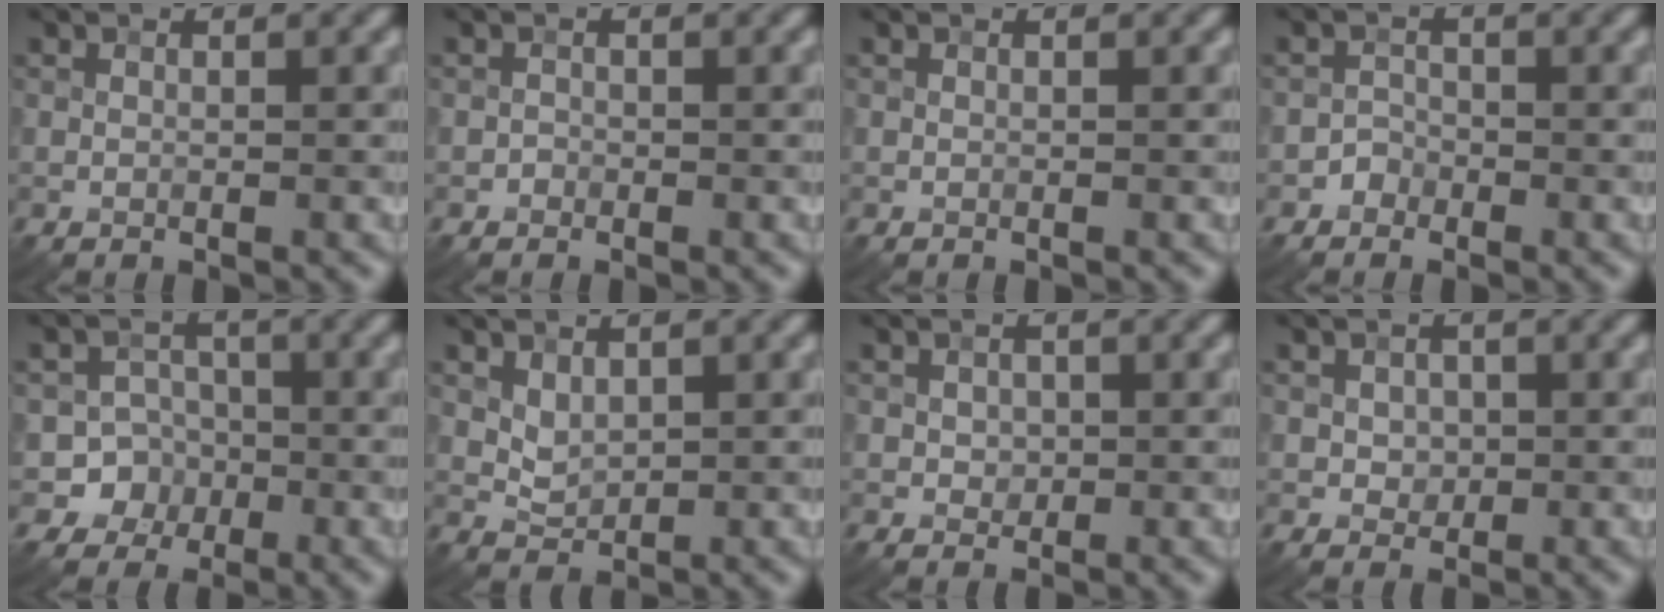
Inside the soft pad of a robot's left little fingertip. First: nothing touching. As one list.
[{"total": 0.6, "force": [-0.3, 0.5, -0.1], "torque": [0.006, -0.001, -0.006]}, {"total": 0.0}, {"total": 1.1, "force": [-0.7, 0.8, 0.0], "torque": [0.009, 0.006, -0.013]}, {"total": 4.7, "force": [-1.7, 4.3, 0.4], "torque": [0.034, 0.003, -0.044]}, {"total": 1.6, "force": [0.8, 1.1, 0.9], "torque": [-0.018, -0.004, 0.021]}, {"total": 1.1, "force": [0.1, 1.0, 0.5], "torque": [-0.008, -0.003, 0.002]}, {"total": 1.5, "force": [0.2, 1.3, 0.7], "torque": [-0.011, -0.003, 0.003]}]